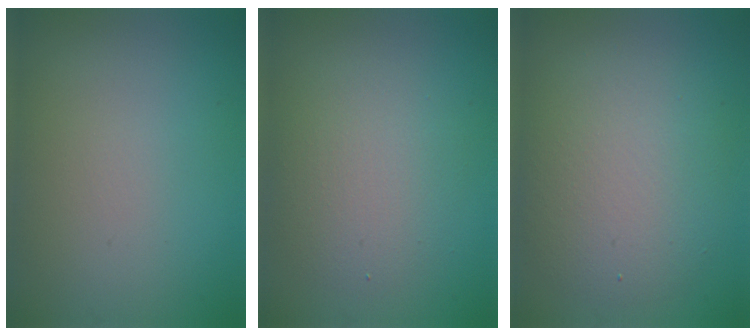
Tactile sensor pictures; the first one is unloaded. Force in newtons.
{"total": 3.7, "press": 3.7, "slide": 0.4}
{"total": 6.1, "press": 6.1, "slide": 0.1}